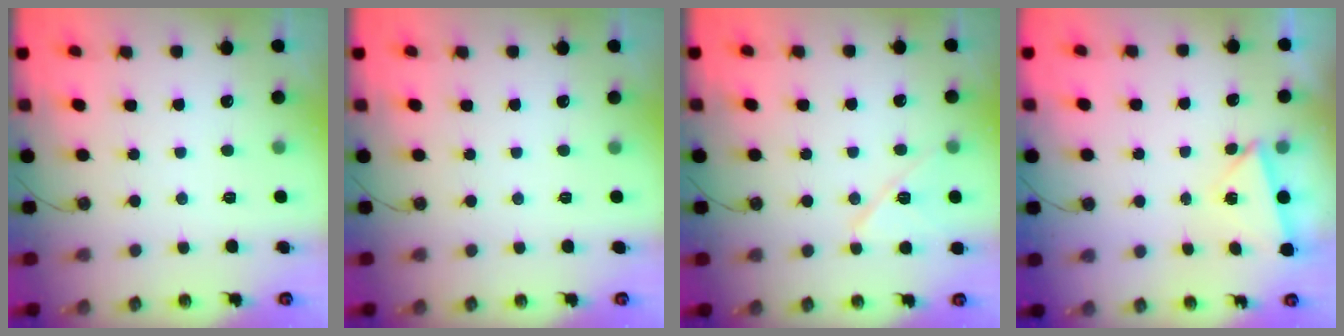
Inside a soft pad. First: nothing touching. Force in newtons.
{"total": 0.0}
{"total": 9.9, "press": 9.9, "slide": 0.9}
{"total": 2.5, "press": 1.9, "slide": 1.6}